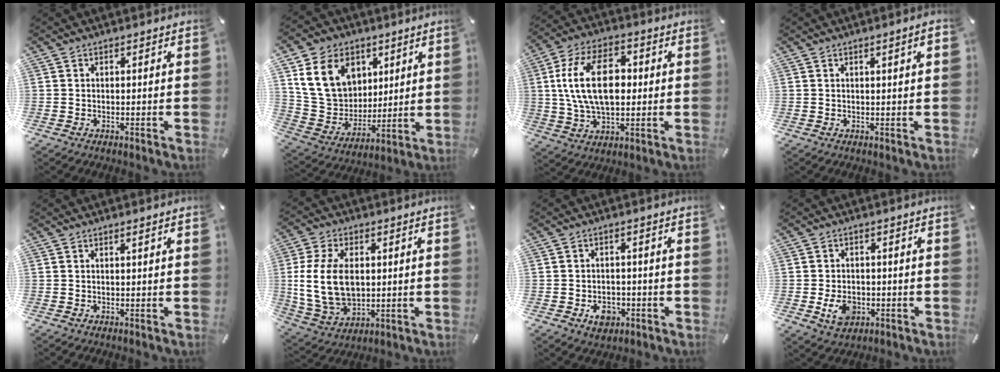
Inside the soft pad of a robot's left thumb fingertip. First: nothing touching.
{"total": 16.2, "force": [6.2, 13.1, 7.3], "torque": [-0.147, -0.013, 0.125]}
{"total": 16.7, "force": [1.8, 10.5, 12.9], "torque": [-0.269, 0.009, 0.025]}
{"total": 2.2, "force": [0.7, 0.2, 2.0], "torque": [-0.036, 0.001, 0.011]}
{"total": 0.8, "force": [0.4, 0.0, 0.7], "torque": [-0.012, 0.001, 0.006]}
{"total": 14.7, "force": [1.1, 10.2, 10.5], "torque": [-0.228, 0.002, 0.020]}
{"total": 5.6, "force": [-2.2, 4.4, 2.6], "torque": [-0.046, 0.007, -0.040]}
{"total": 6.4, "force": [-1.7, 5.0, 3.6], "torque": [-0.063, 0.000, -0.032]}